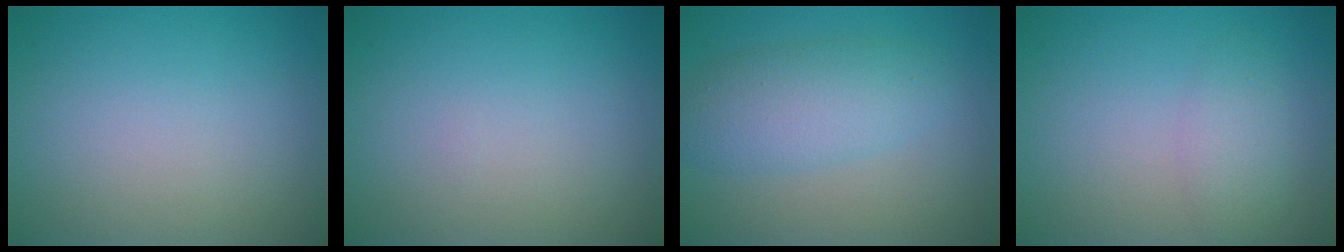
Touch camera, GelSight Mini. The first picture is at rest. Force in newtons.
{"total": 0.0}
{"total": 4.4, "press": 4.4, "slide": 0.0}
{"total": 2.1, "press": 2.1, "slide": 0.1}